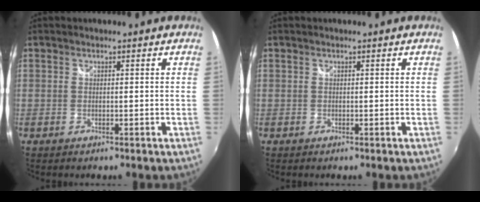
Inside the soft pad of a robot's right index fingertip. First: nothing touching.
{"total": 0.0}